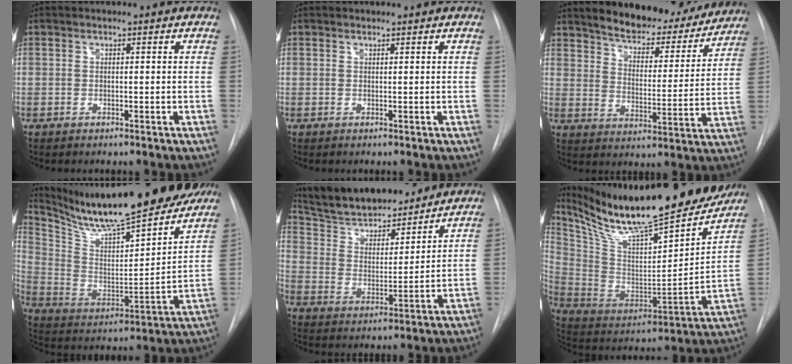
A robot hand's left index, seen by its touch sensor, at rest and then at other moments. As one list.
[{"total": 0.0}, {"total": 18.1, "force": [16.1, 5.0, 6.5], "torque": [-0.087, -0.019, 0.229]}, {"total": 24.5, "force": [21.2, 3.0, 11.8], "torque": [-0.205, -0.033, 0.326]}, {"total": 17.8, "force": [16.0, 4.0, 6.7], "torque": [-0.113, 0.011, 0.265]}, {"total": 27.5, "force": [23.7, 3.3, 13.7], "torque": [-0.251, -0.052, 0.368]}]